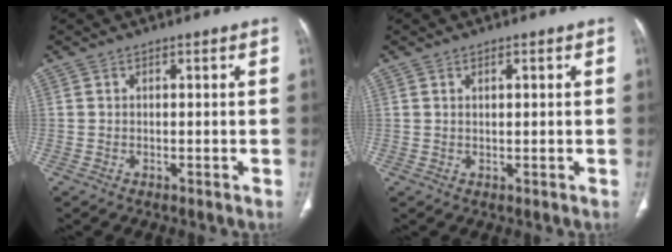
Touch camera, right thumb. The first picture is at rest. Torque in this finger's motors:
{"motor_torque": [0.16, 0.35, 0.31, 0.13, -0.03]}